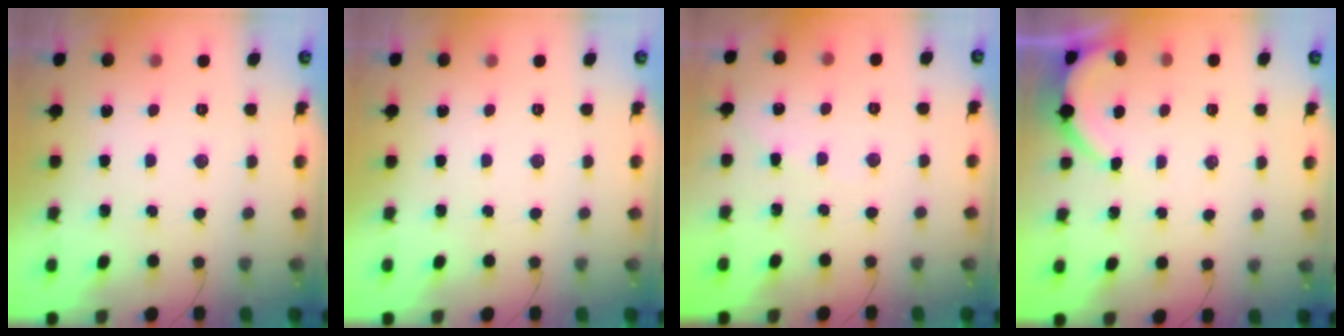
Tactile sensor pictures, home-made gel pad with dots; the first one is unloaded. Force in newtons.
{"total": 0.0}
{"total": 2.7, "press": 2.7, "slide": 0.4}
{"total": 2.9, "press": 2.9, "slide": 0.4}